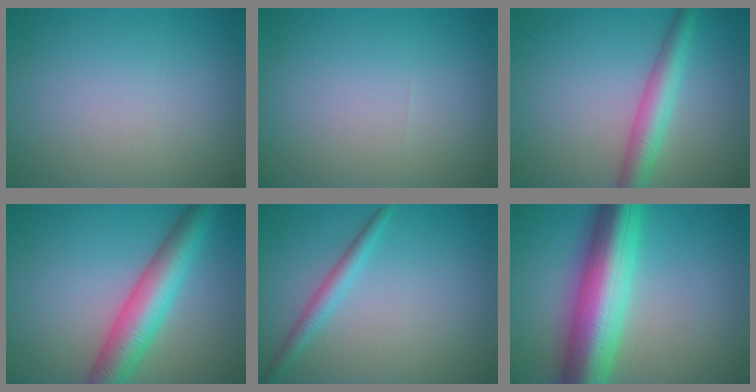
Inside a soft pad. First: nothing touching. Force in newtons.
{"total": 0.0}
{"total": 3.9, "press": 3.9, "slide": 0.1}
{"total": 6.8, "press": 6.8, "slide": 0.1}
{"total": 2.0, "press": 2.0, "slide": 0.1}
{"total": 11.2, "press": 11.2, "slide": 0.3}